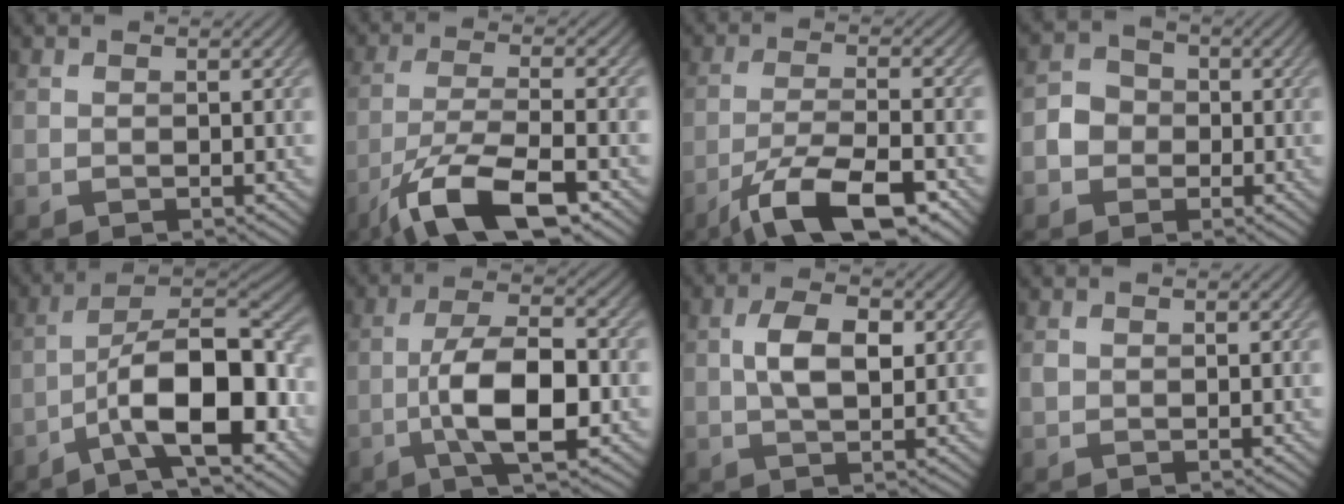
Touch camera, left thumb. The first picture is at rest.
{"total": 11.5, "force": [-7.1, 3.3, 8.5], "torque": [-0.163, -0.008, -0.137]}
{"total": 10.7, "force": [-6.9, 2.9, 7.6], "torque": [-0.138, -0.002, -0.123]}
{"total": 3.6, "force": [-0.8, 3.3, 1.1], "torque": [-0.015, 0.001, -0.022]}
{"total": 13.3, "force": [-5.6, 5.0, 10.9], "torque": [-0.164, 0.006, -0.098]}
{"total": 9.5, "force": [-2.5, 3.5, 8.5], "torque": [-0.153, 0.005, -0.050]}
{"total": 5.2, "force": [0.7, 2.6, 4.4], "torque": [-0.089, 0.002, 0.012]}
{"total": 0.7, "force": [0.2, 0.6, 0.3], "torque": [-0.010, -0.001, 0.005]}